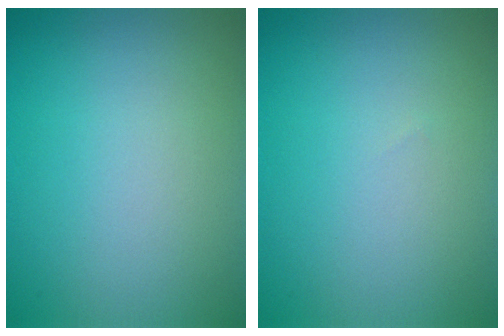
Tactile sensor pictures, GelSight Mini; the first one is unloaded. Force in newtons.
{"total": 0.0}